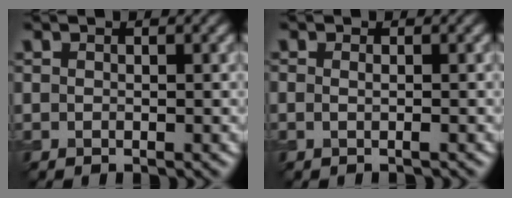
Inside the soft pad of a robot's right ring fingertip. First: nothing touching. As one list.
[{"total": 1.3, "force": [0.2, 0.6, 1.1], "torque": [-0.007, -0.001, -0.011]}]